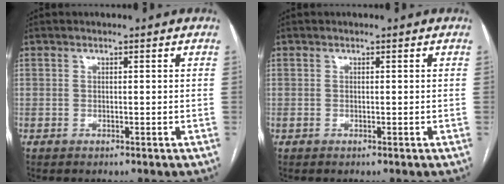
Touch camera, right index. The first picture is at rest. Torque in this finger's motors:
{"motor_torque": [0.00, 0.05, 0.01, -0.01]}